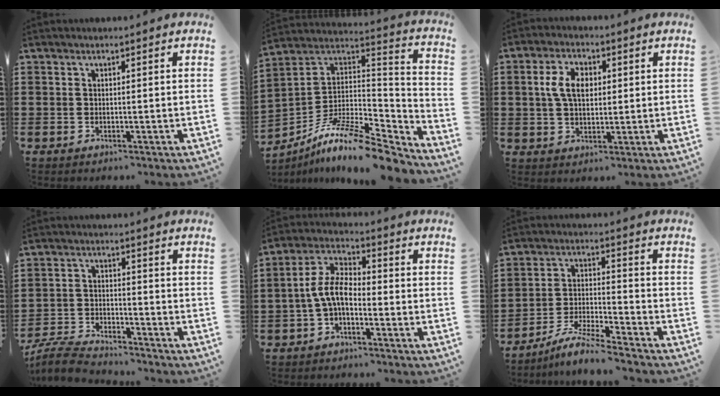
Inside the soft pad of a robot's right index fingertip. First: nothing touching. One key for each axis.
{"total": 12.0, "fx": -9.2, "fy": 2.5, "fz": 7.3, "tx": -0.131, "ty": 0.014, "tz": -0.176}
{"total": 6.1, "fx": 1.0, "fy": 3.8, "fz": 4.6, "tx": -0.116, "ty": 0.010, "tz": 0.010}
{"total": 5.5, "fx": -5.4, "fy": 0.4, "fz": 0.9, "tx": -0.035, "ty": 0.000, "tz": -0.113}
{"total": 6.7, "fx": -1.8, "fy": 3.2, "fz": 5.6, "tx": -0.135, "ty": 0.003, "tz": -0.043}
{"total": 6.2, "fx": -5.9, "fy": -0.5, "fz": 2.1, "tx": -0.054, "ty": -0.014, "tz": -0.119}